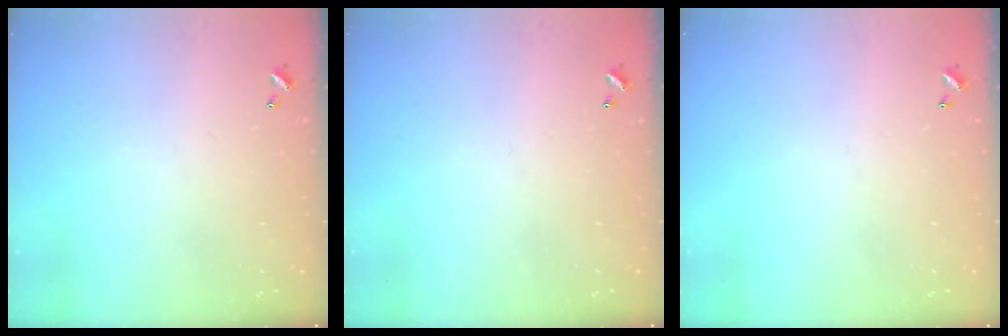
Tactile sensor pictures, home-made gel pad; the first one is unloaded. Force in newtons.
{"total": 0.0}
{"total": 0.0}